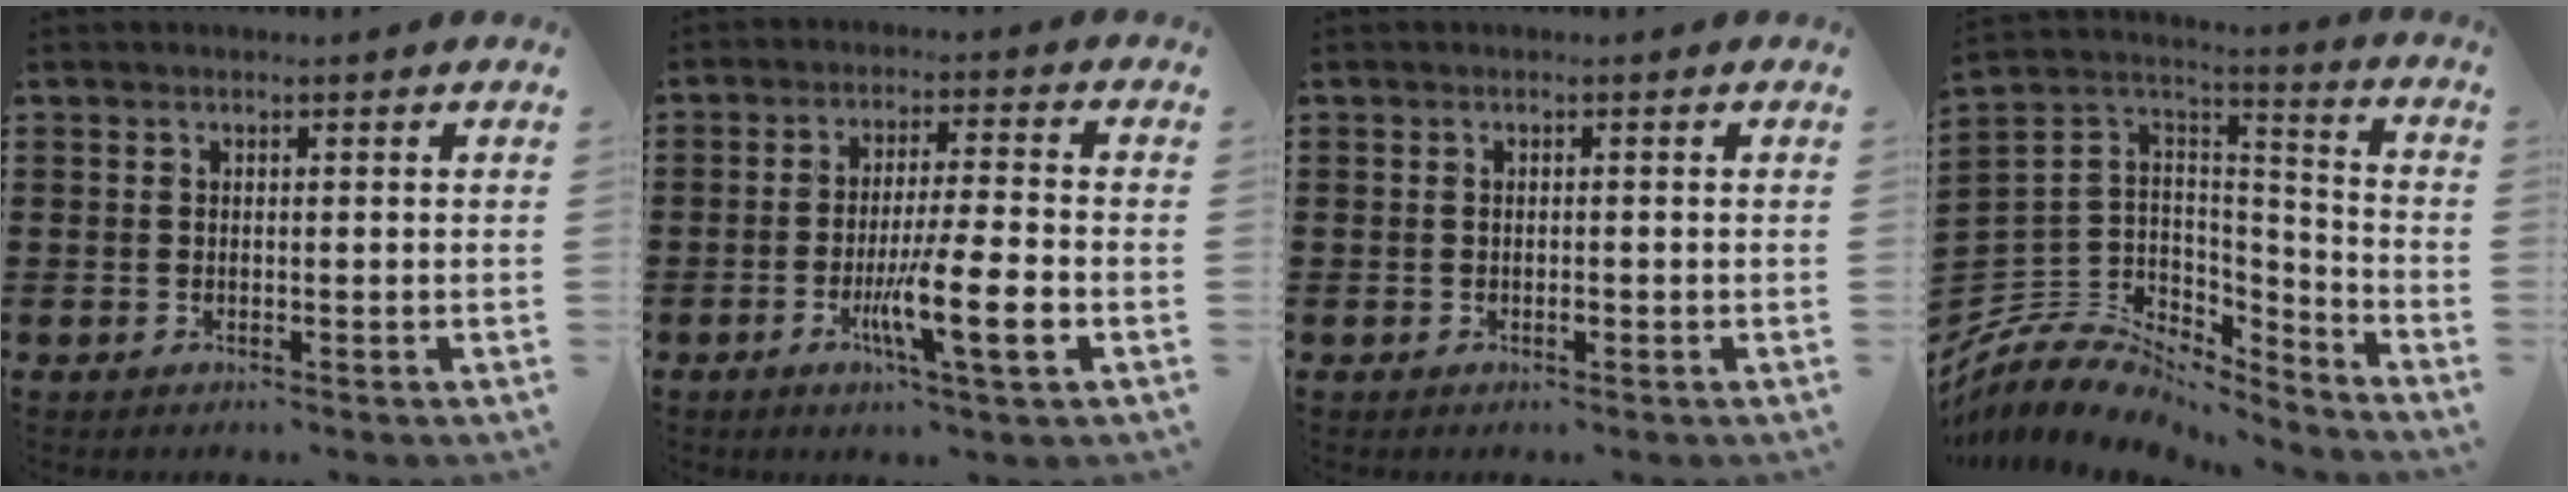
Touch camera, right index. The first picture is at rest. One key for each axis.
{"total": 9.8, "fx": -3.3, "fy": 0.9, "fz": 9.2, "tx": -0.161, "ty": -0.011, "tz": -0.057}
{"total": 0.8, "fx": -0.3, "fy": 0.2, "fz": 0.8, "tx": -0.014, "ty": -0.005, "tz": -0.004}
{"total": 7.4, "fx": -5.2, "fy": 5.0, "fz": 1.6, "tx": -0.059, "ty": -0.002, "tz": -0.101}